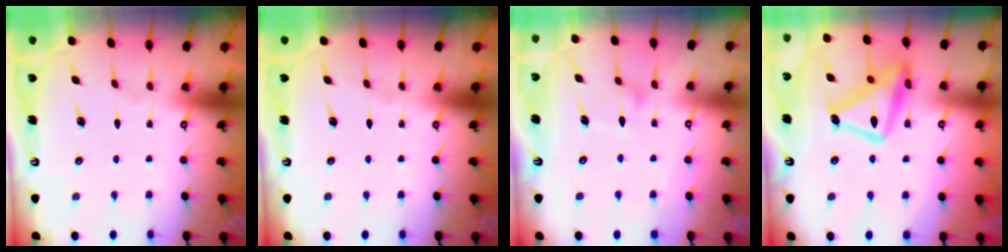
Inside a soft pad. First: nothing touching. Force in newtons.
{"total": 0.0}
{"total": 9.8, "press": 9.7, "slide": 0.5}
{"total": 15.8, "press": 15.8, "slide": 1.3}